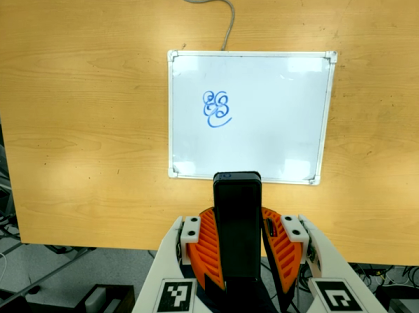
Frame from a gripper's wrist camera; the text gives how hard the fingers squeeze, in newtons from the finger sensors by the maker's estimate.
{"total": 9.7, "left": 8.1, "right": 11.3}